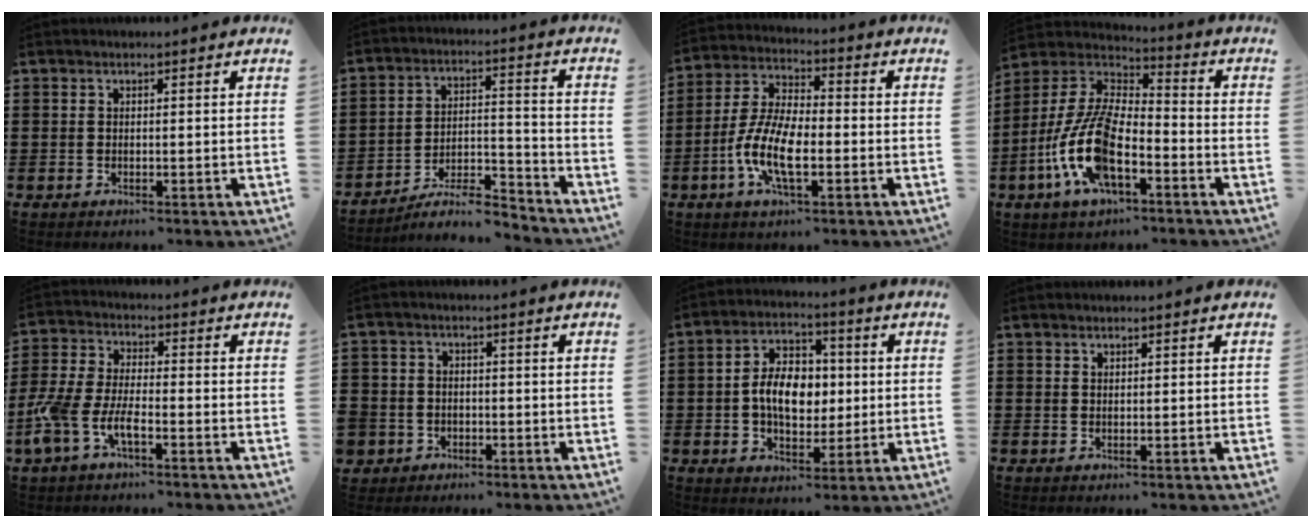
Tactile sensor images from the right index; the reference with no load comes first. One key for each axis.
{"total": 7.5, "fx": -6.6, "fy": 1.6, "fz": 3.1, "tx": -0.049, "ty": 0.015, "tz": -0.126}
{"total": 9.7, "fx": -3.2, "fy": 3.8, "fz": 8.3, "tx": -0.198, "ty": -0.012, "tz": -0.066}
{"total": 13.6, "fx": -5.5, "fy": 5.8, "fz": 11.0, "tx": -0.273, "ty": -0.014, "tz": -0.115}
{"total": 6.8, "fx": -3.5, "fy": 2.3, "fz": 5.4, "tx": -0.156, "ty": -0.017, "tz": -0.075}
{"total": 3.5, "fx": -1.7, "fy": 3.1, "fz": 0.3, "tx": -0.033, "ty": 0.002, "tz": -0.041}
{"total": 8.1, "fx": 0.0, "fy": 5.5, "fz": 6.0, "tx": -0.111, "ty": 0.012, "tz": -0.004}
{"total": 0.6, "fx": 0.5, "fy": 0.3, "fz": -0.1, "tx": 0.000, "ty": 0.001, "tz": 0.011}